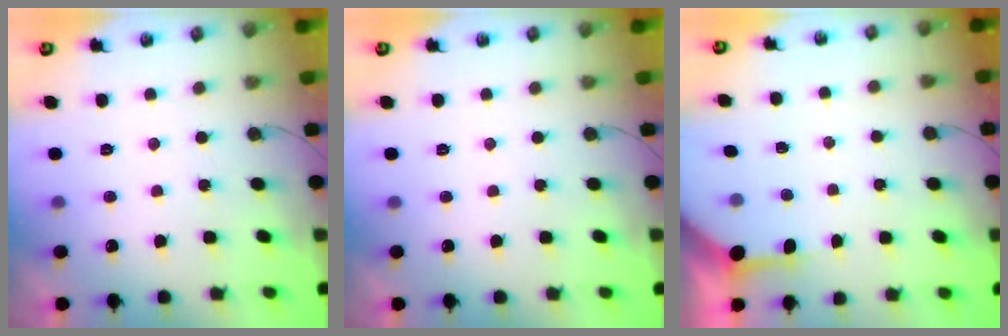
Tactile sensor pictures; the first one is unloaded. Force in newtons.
{"total": 0.0}
{"total": 3.2, "press": 3.2, "slide": 0.4}